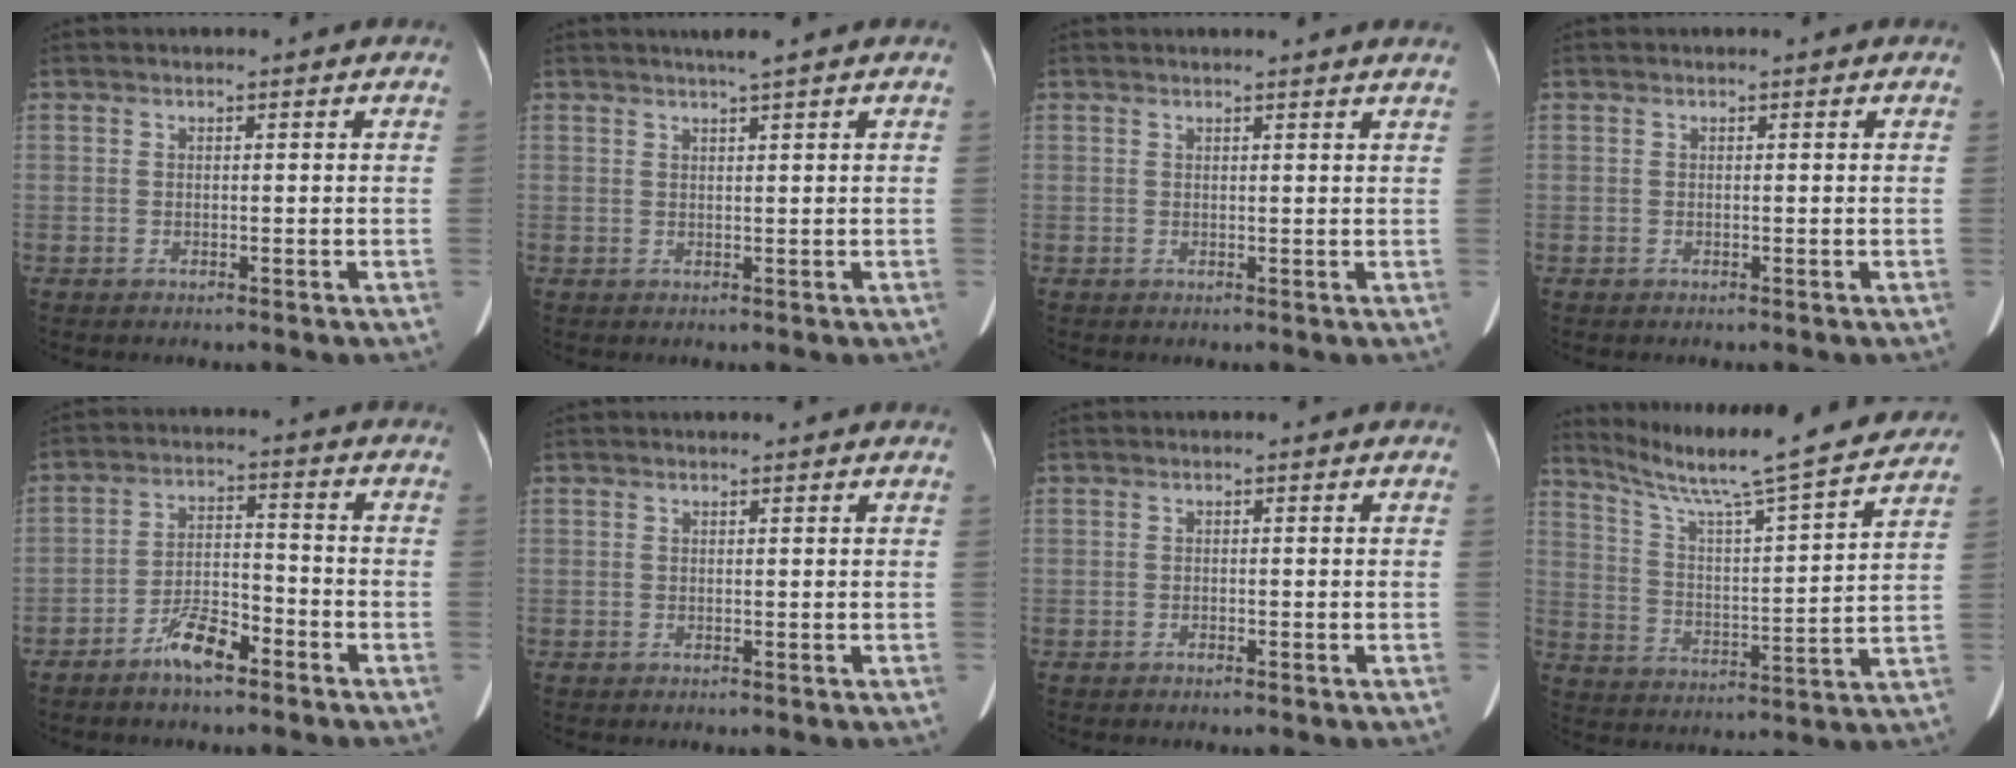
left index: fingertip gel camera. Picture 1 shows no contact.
{"total": 1.9, "force": [1.4, -0.6, 1.2], "torque": [-0.019, 0.002, 0.028]}
{"total": 3.7, "force": [3.5, -0.3, 1.3], "torque": [-0.015, 0.003, 0.027]}
{"total": 0.0}
{"total": 6.5, "force": [-4.6, 1.7, 4.2], "torque": [-0.085, 0.006, -0.084]}
{"total": 0.7, "force": [0.6, 0.3, 0.1], "torque": [-0.011, 0.008, 0.003]}
{"total": 0.5, "force": [-0.5, 0.1, 0.2], "torque": [-0.009, -0.001, -0.008]}
{"total": 23.1, "force": [20.5, 0.2, 10.8], "torque": [-0.181, -0.024, 0.291]}